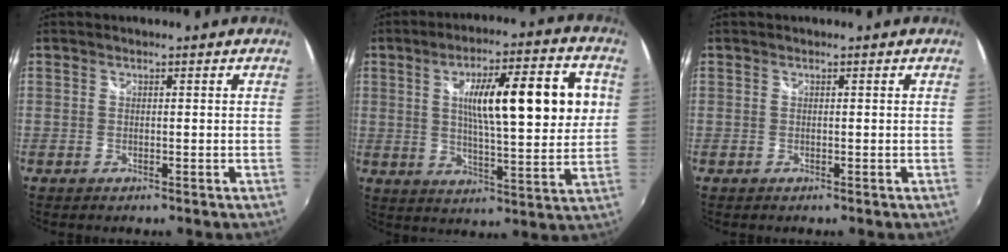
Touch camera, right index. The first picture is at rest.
{"total": 17.8, "force": [3.8, 3.9, 17.0], "torque": [-0.260, 0.015, 0.055]}
{"total": 0.0}